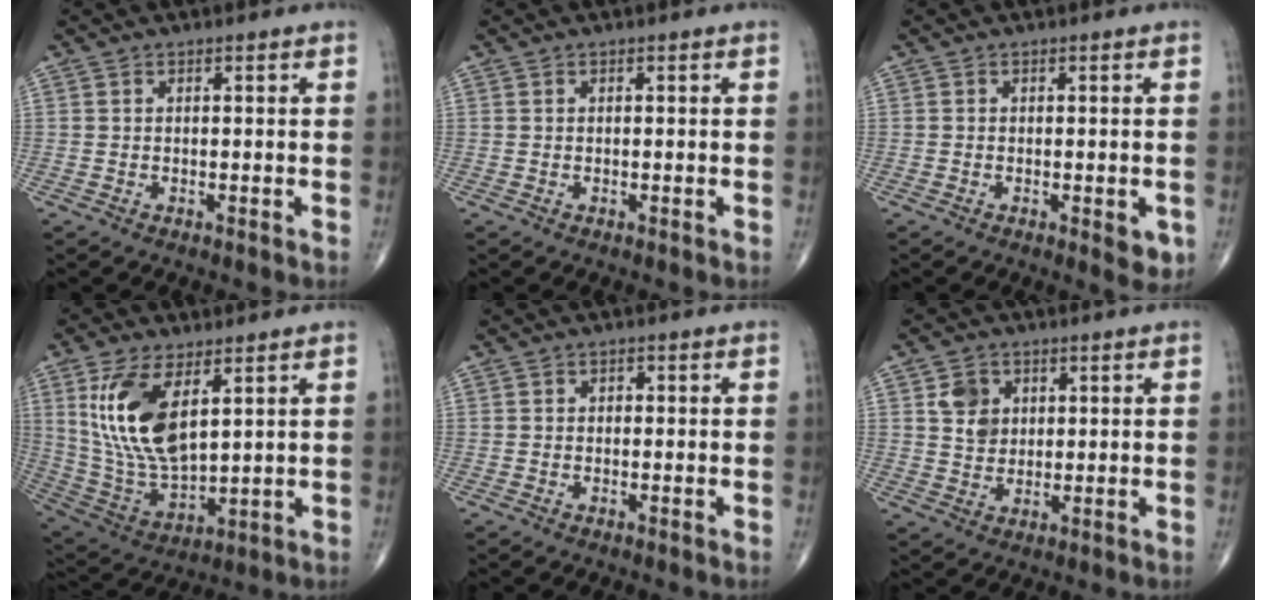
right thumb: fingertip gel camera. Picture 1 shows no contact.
{"total": 0.0}
{"total": 3.3, "force": [-0.9, 1.3, 2.9], "torque": [-0.023, -0.004, -0.010]}
{"total": 15.7, "force": [5.7, 7.2, 12.8], "torque": [-0.250, -0.025, 0.126]}
{"total": 0.6, "force": [-0.1, 0.5, 0.3], "torque": [0.000, 0.002, -0.006]}
{"total": 5.3, "force": [1.8, 4.3, 2.5], "torque": [-0.021, -0.009, 0.033]}